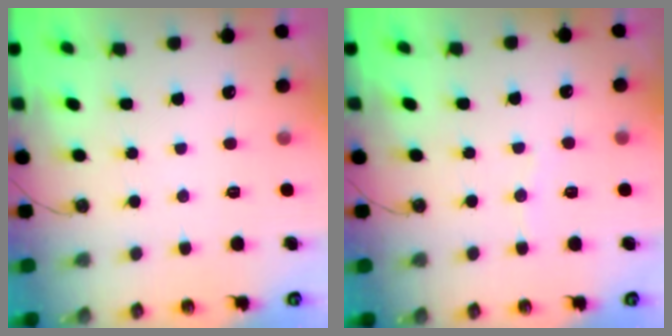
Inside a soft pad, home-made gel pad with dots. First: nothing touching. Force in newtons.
{"total": 3.7, "press": 3.6, "slide": 0.6}